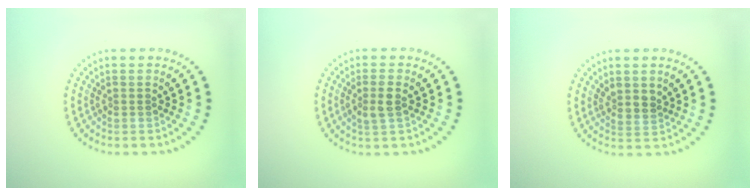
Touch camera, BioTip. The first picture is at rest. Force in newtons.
{"total": 1.9, "press": 1.9, "slide": 0.4}
{"total": 1.5, "press": 1.2, "slide": 0.9}